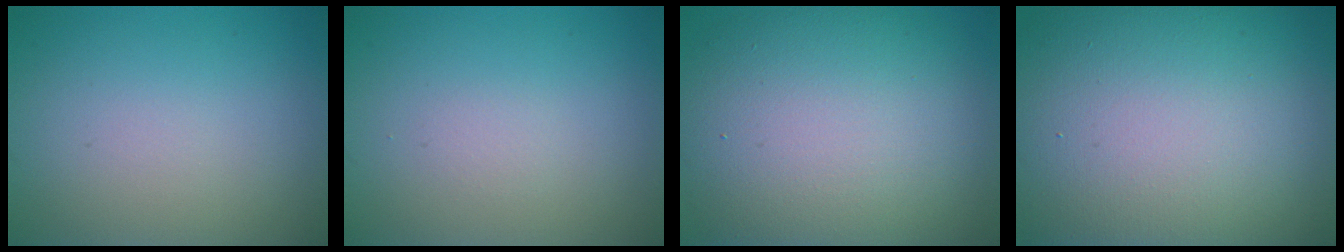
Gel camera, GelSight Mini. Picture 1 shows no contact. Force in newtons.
{"total": 0.6, "press": 0.6, "slide": 0.0}
{"total": 13.9, "press": 13.9, "slide": 0.5}
{"total": 20.8, "press": 20.8, "slide": 1.5}